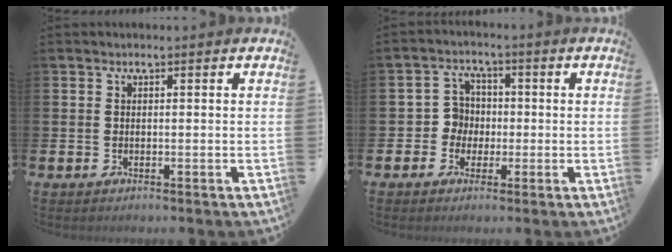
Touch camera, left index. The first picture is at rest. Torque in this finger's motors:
{"motor_torque": [-0.09, 0.22, -0.03, 0.00]}